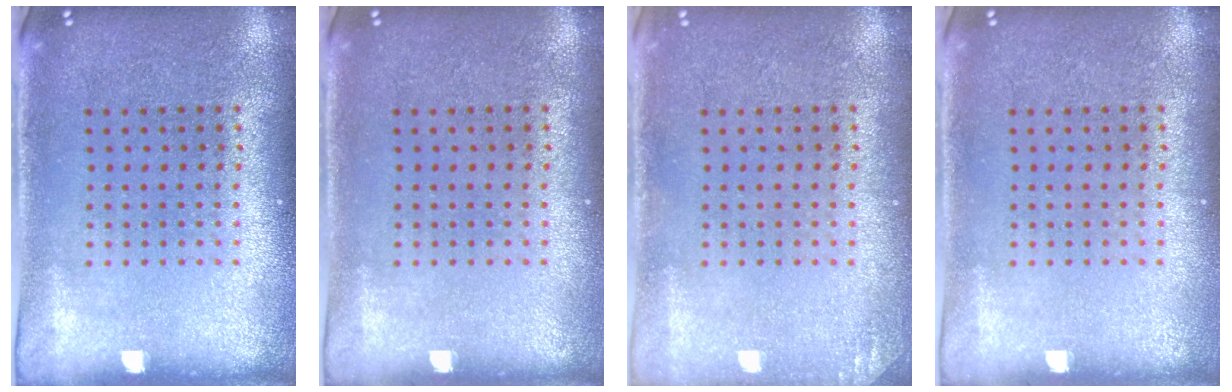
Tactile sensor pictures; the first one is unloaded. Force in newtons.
{"total": 0.0}
{"total": 1.0, "press": 1.0, "slide": 0.1}
{"total": 0.0}